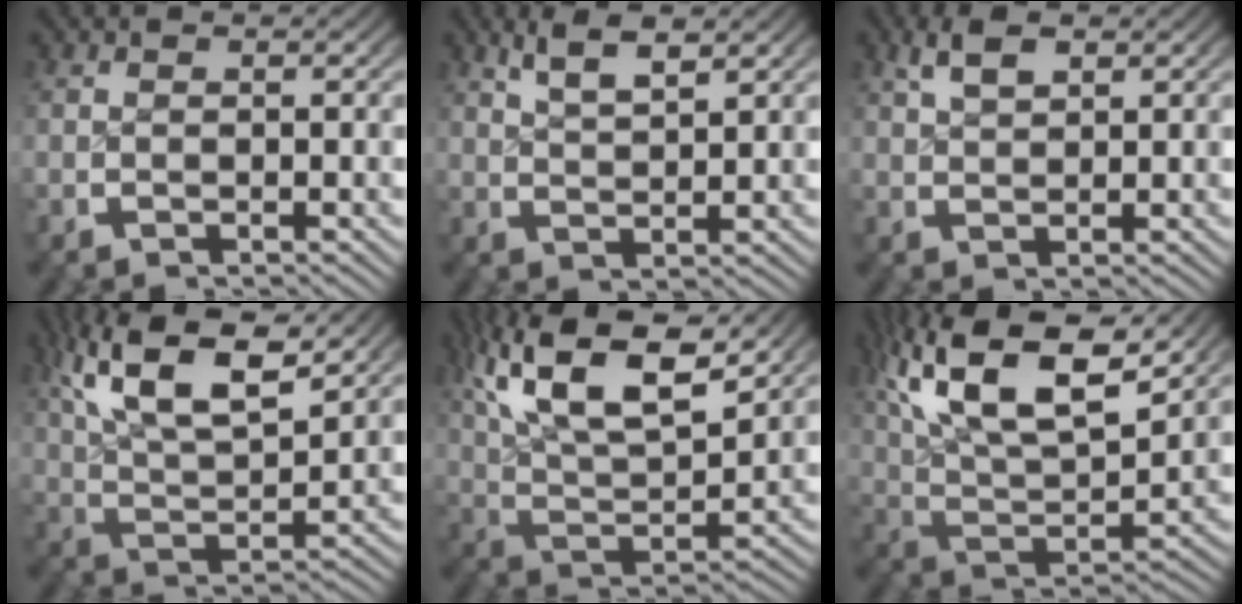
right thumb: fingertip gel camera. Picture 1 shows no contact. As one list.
[{"total": 4.1, "force": [3.3, 0.7, 2.3], "torque": [-0.038, 0.009, 0.064]}, {"total": 2.6, "force": [1.9, 0.9, 1.5], "torque": [-0.024, 0.006, 0.040]}, {"total": 10.5, "force": [4.1, 5.9, 7.7], "torque": [-0.159, -0.010, 0.069]}, {"total": 11.7, "force": [4.0, 6.9, 8.6], "torque": [-0.186, -0.016, 0.065]}, {"total": 12.9, "force": [4.1, 7.7, 9.5], "torque": [-0.205, -0.017, 0.067]}]